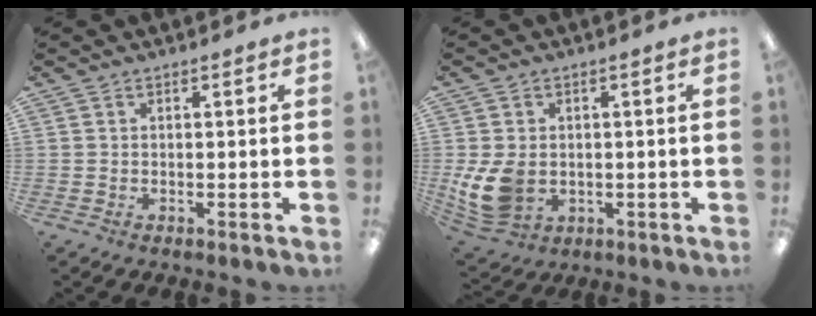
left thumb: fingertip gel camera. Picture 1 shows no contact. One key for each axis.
{"total": 9.5, "fx": -1.1, "fy": 7.1, "fz": 6.2, "tx": -0.139, "ty": -0.001, "tz": -0.015}